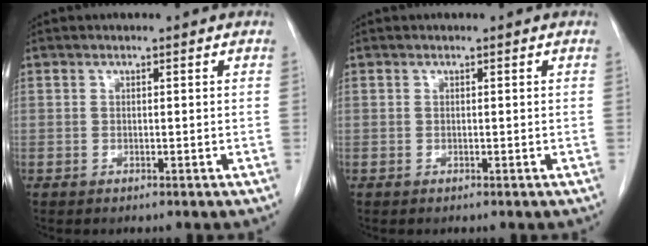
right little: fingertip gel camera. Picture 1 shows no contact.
{"total": 0.0}